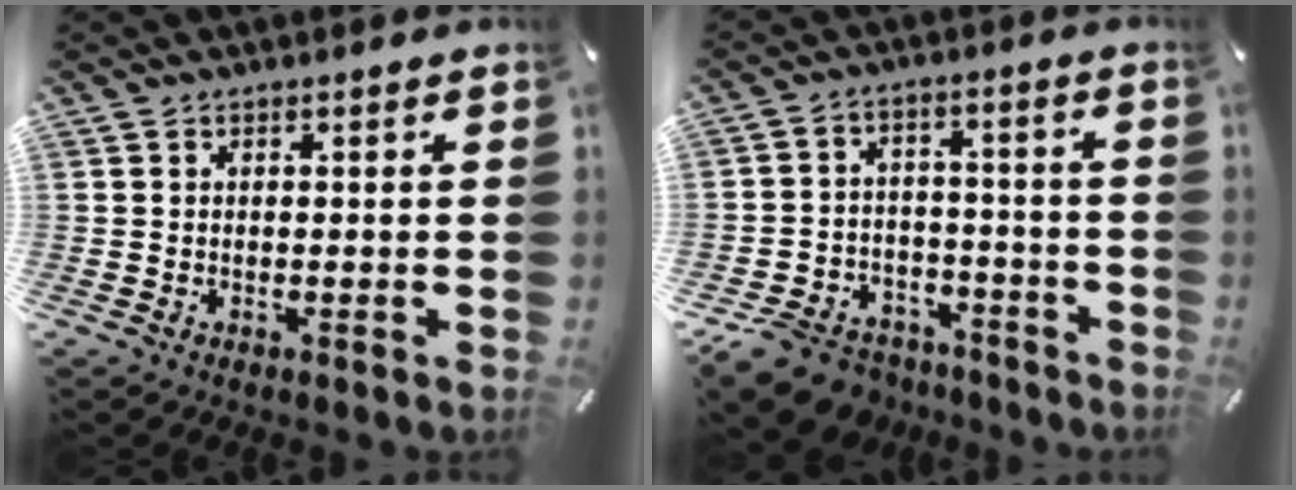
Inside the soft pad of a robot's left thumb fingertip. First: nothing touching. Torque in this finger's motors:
{"motor_torque": [-0.13, 0.77, 0.15, 0.16, 0.04]}